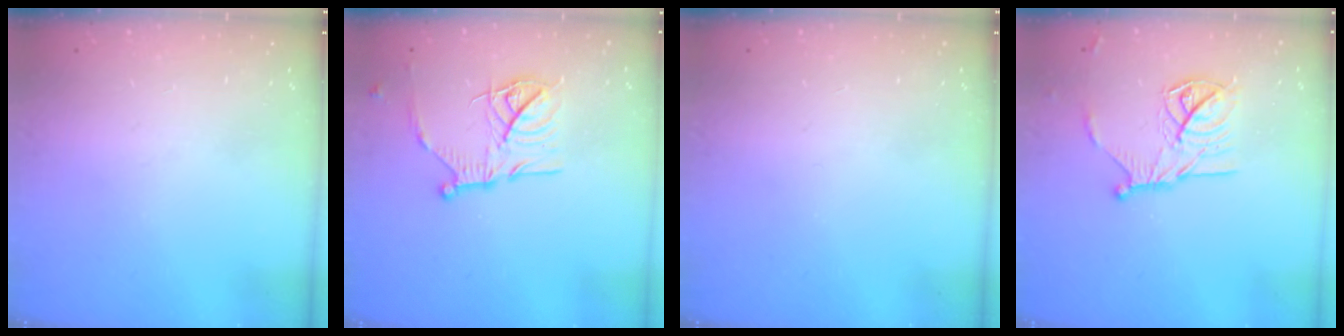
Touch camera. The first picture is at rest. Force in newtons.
{"total": 17.1, "press": 17.0, "slide": 1.5}
{"total": 0.0}
{"total": 14.3, "press": 14.2, "slide": 0.5}